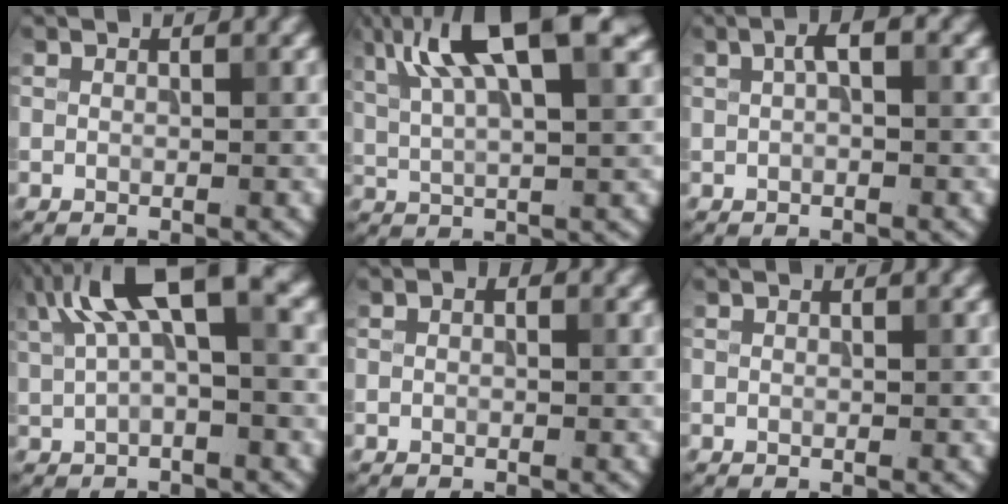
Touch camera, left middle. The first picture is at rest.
{"total": 10.8, "force": [5.2, 3.2, 8.9], "torque": [-0.149, 0.017, 0.079]}
{"total": 1.9, "force": [0.5, 0.6, 1.7], "torque": [-0.032, 0.009, 0.006]}
{"total": 7.9, "force": [3.0, 2.7, 6.8], "torque": [-0.129, 0.018, 0.050]}
{"total": 0.6, "force": [0.2, 0.4, 0.4], "torque": [-0.003, 0.000, -0.001]}
{"total": 0.0}